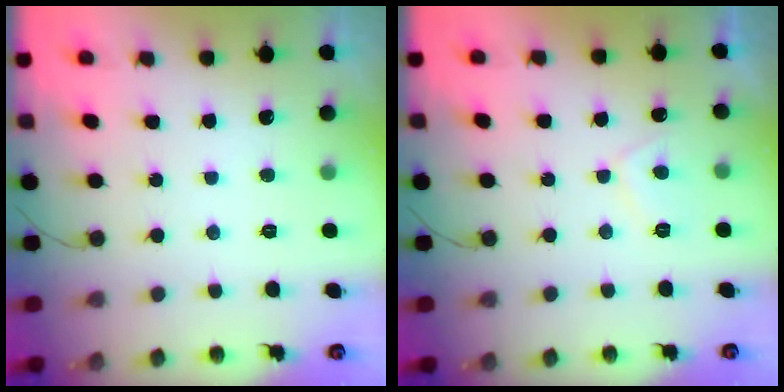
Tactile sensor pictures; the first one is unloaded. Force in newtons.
{"total": 3.1, "press": 3.0, "slide": 0.7}